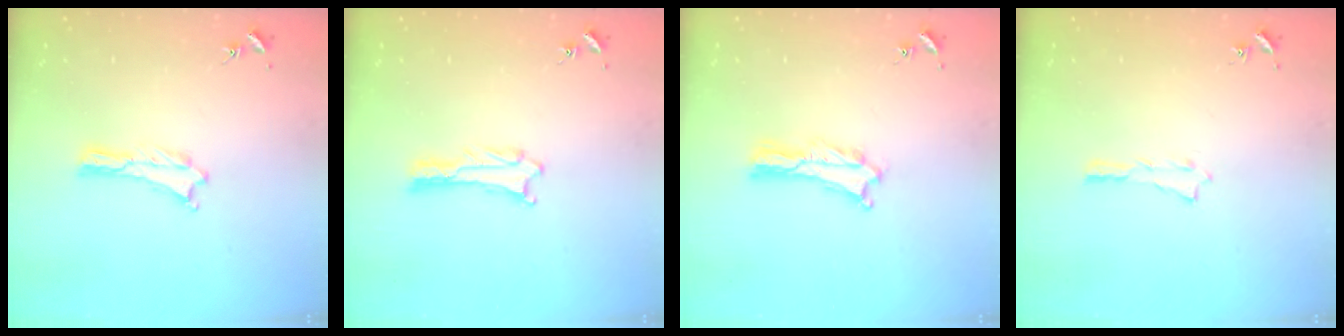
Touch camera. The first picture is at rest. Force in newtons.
{"total": 1.0, "press": 1.0, "slide": 0.1}
{"total": 0.7, "press": 0.6, "slide": 0.2}
{"total": 0.0}